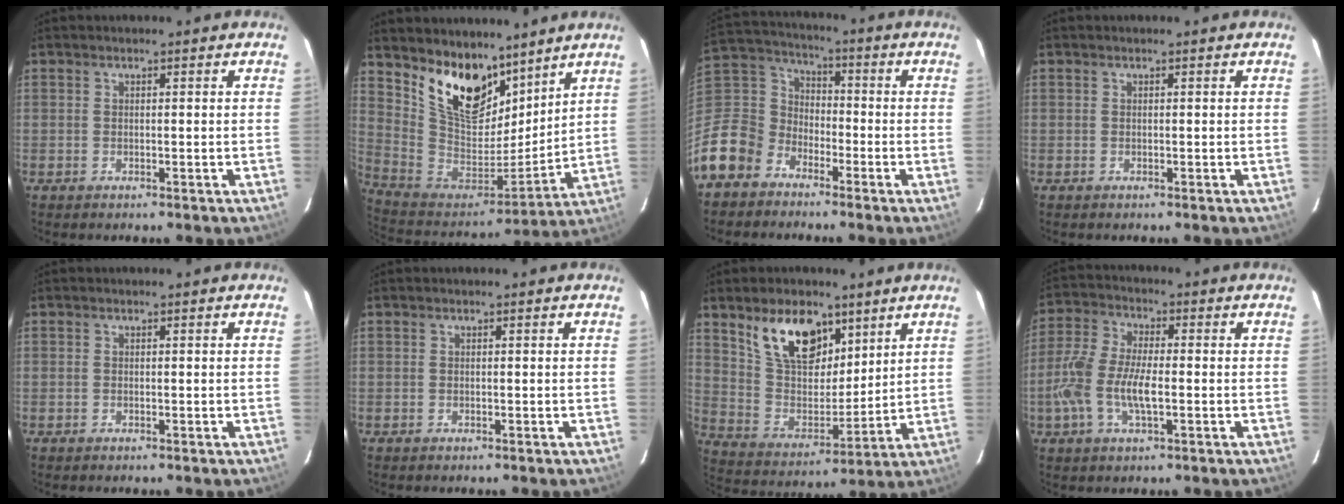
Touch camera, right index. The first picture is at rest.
{"total": 17.6, "force": [11.9, 9.1, 9.3], "torque": [-0.192, 0.002, 0.231]}
{"total": 12.8, "force": [-8.5, 9.2, 2.8], "torque": [-0.100, 0.034, -0.176]}
{"total": 0.0}
{"total": 0.0}
{"total": 0.0}
{"total": 14.9, "force": [9.0, 8.0, 8.9], "torque": [-0.166, 0.010, 0.177]}
{"total": 10.3, "force": [-2.3, 4.0, 9.2], "torque": [-0.204, 0.004, -0.049]}